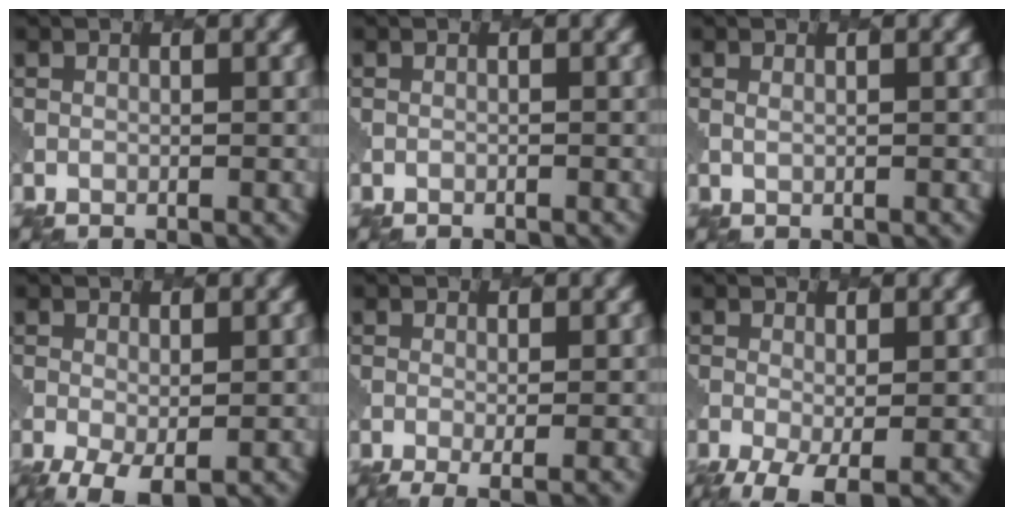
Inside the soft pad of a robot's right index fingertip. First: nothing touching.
{"total": 0.7, "force": [-0.6, 0.2, -0.1], "torque": [0.010, 0.001, -0.005]}
{"total": 0.6, "force": [0.6, 0.0, 0.0], "torque": [0.000, -0.001, 0.009]}
{"total": 3.7, "force": [-1.5, 1.6, 3.0], "torque": [-0.058, -0.007, -0.024]}
{"total": 3.3, "force": [-1.1, 0.9, 2.9], "torque": [-0.040, -0.002, -0.013]}
{"total": 4.5, "force": [-2.0, 1.7, 3.7], "torque": [-0.073, -0.007, -0.036]}